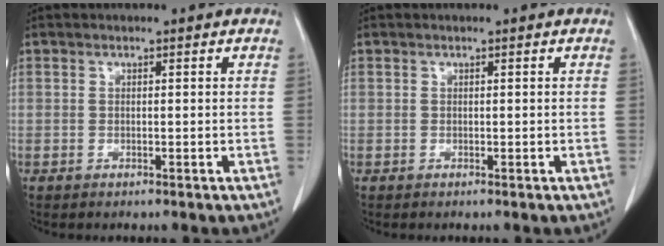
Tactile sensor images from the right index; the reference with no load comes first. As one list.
[{"total": 0.0}]